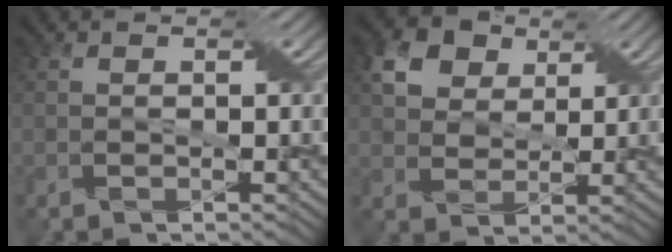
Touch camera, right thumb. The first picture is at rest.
{"total": 6.8, "force": [3.5, 4.8, 3.2], "torque": [-0.084, 0.009, 0.059]}